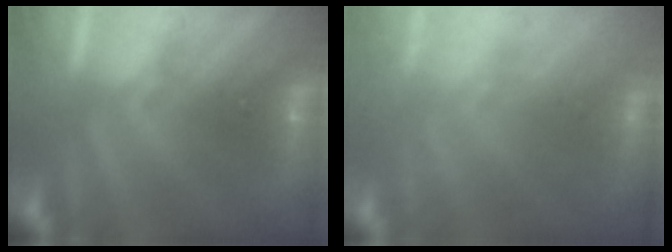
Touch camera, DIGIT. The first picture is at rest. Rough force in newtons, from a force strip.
{"total": 7.8}